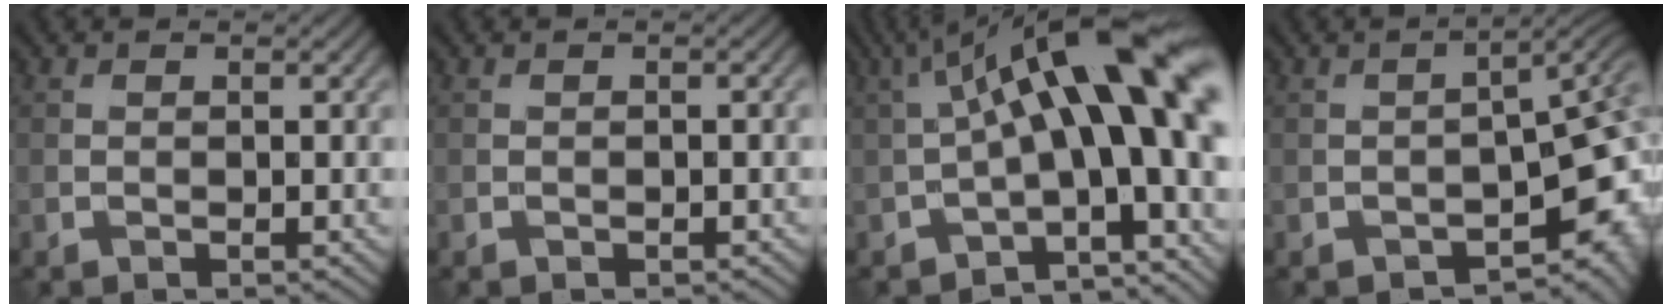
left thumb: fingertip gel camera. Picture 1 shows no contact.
{"total": 0.5, "force": [-0.2, 0.3, 0.4], "torque": [-0.002, 0.002, -0.004]}
{"total": 16.4, "force": [1.4, 5.4, 15.4], "torque": [-0.203, 0.031, 0.027]}
{"total": 7.9, "force": [-4.2, 2.6, 6.2], "torque": [-0.077, -0.012, -0.051]}